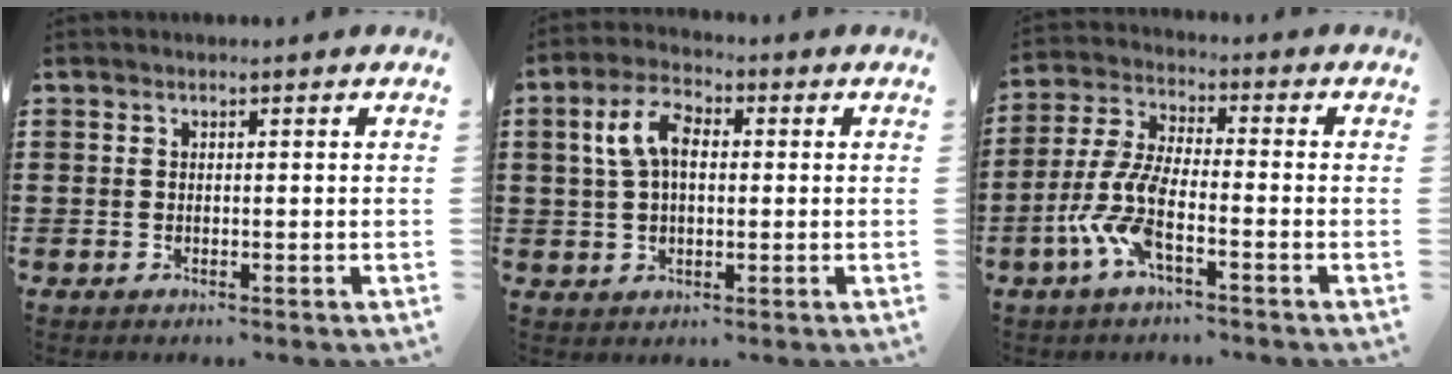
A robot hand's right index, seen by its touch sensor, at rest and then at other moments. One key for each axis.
{"total": 6.7, "fx": 1.2, "fy": 3.6, "fz": 5.5, "tx": -0.122, "ty": 0.012, "tz": 0.017}
{"total": 8.4, "fx": -4.1, "fy": 2.2, "fz": 7.0, "tx": -0.179, "ty": -0.014, "tz": -0.086}